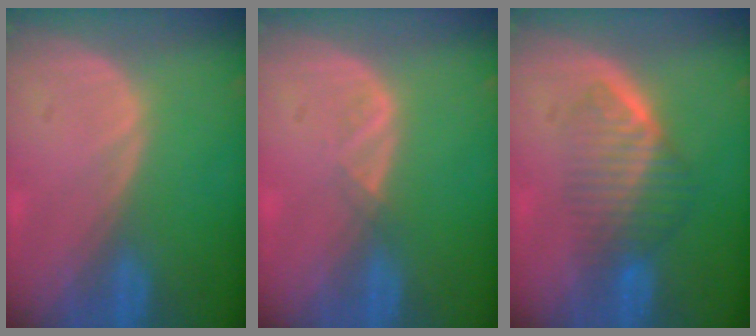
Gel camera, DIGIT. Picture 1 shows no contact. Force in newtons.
{"total": 1.3, "press": 1.2, "slide": 0.7}
{"total": 6.6, "press": 5.9, "slide": 2.9}